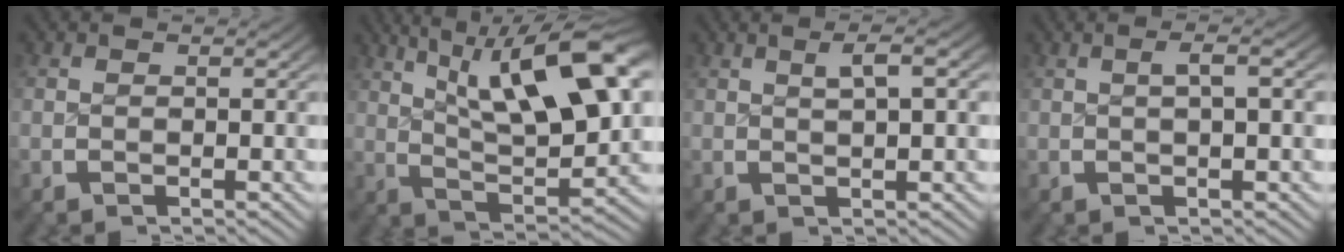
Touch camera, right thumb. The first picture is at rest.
{"total": 12.2, "force": [3.1, 5.7, 10.4], "torque": [-0.161, -0.014, 0.052]}
{"total": 2.5, "force": [1.1, 0.5, 2.2], "torque": [-0.029, 0.006, 0.021]}
{"total": 1.8, "force": [0.4, 0.1, 1.8], "torque": [-0.029, 0.005, 0.009]}